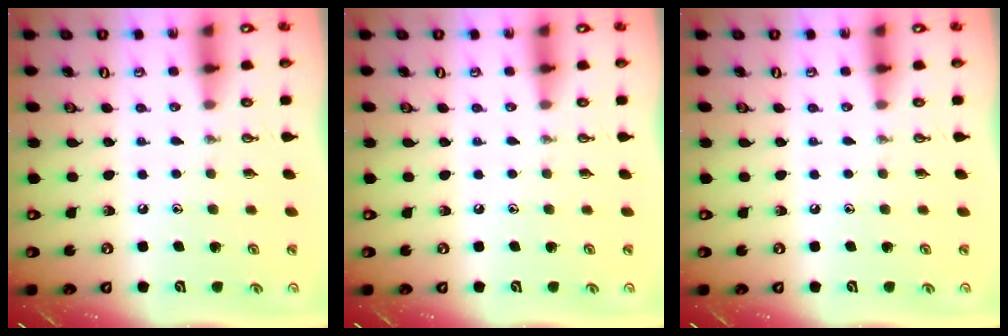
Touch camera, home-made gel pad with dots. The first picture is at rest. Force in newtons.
{"total": 0.0}
{"total": 0.0}